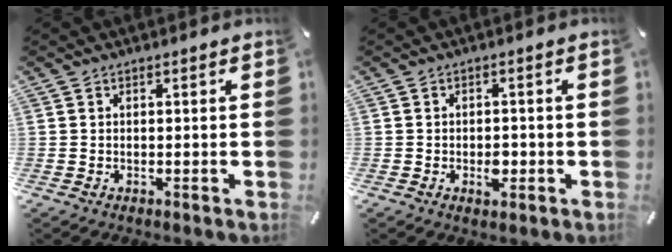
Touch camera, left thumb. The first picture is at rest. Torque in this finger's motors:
{"motor_torque": [-0.16, 0.59, 0.34, 0.14, 0.00]}